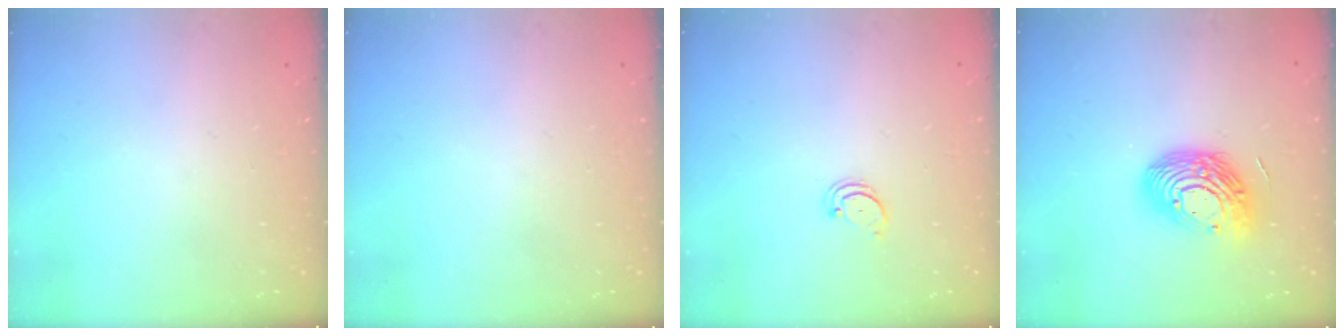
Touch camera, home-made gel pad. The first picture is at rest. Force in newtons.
{"total": 0.0}
{"total": 2.0, "press": 2.0, "slide": 0.2}
{"total": 14.8, "press": 14.8, "slide": 1.0}